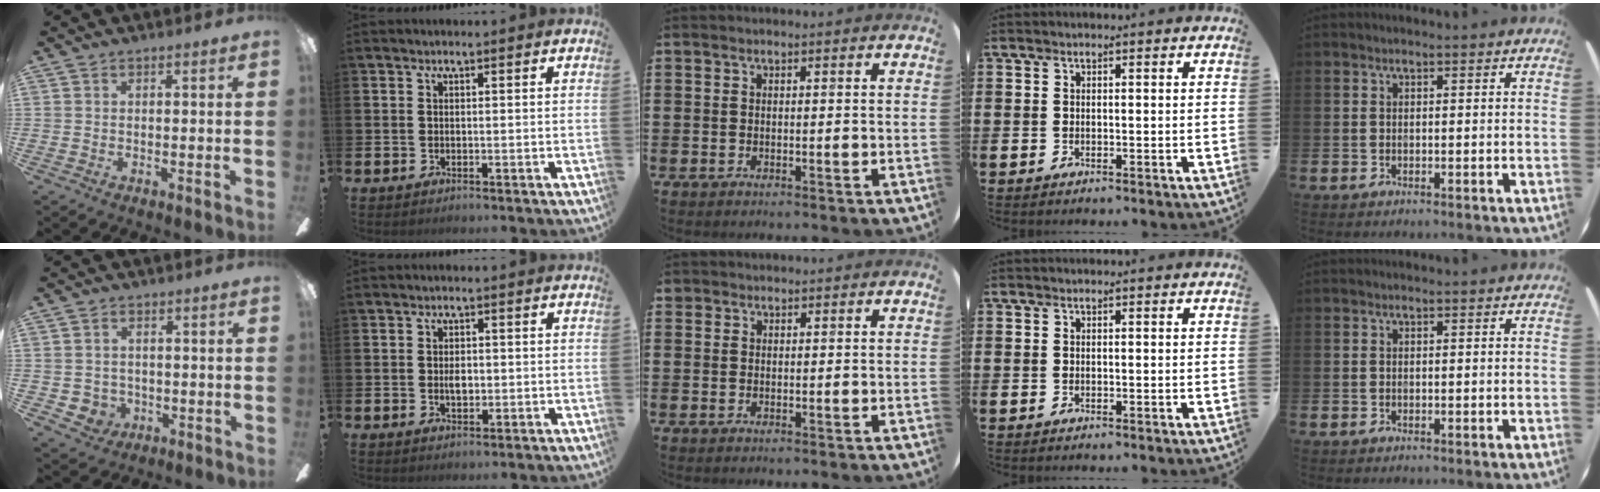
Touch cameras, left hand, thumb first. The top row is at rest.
{"thumb": {"total": 4.1, "force": [-0.1, 4.0, 0.9], "torque": [-0.025, 0.002, -0.003]}, "index": {"total": 1.9, "force": [-0.1, 1.1, 1.5], "torque": [-0.017, 0.000, -0.006]}, "middle": {"total": 0.7, "force": [0.6, 0.3, -0.1], "torque": [0.002, 0.004, 0.011]}}